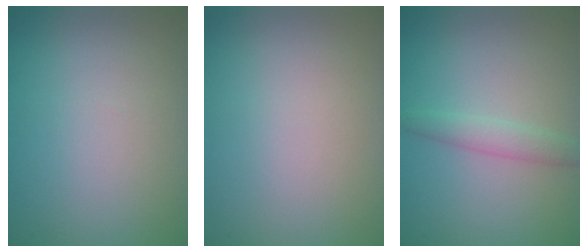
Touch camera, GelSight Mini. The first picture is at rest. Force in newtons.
{"total": 0.0}
{"total": 1.8, "press": 1.8, "slide": 0.1}